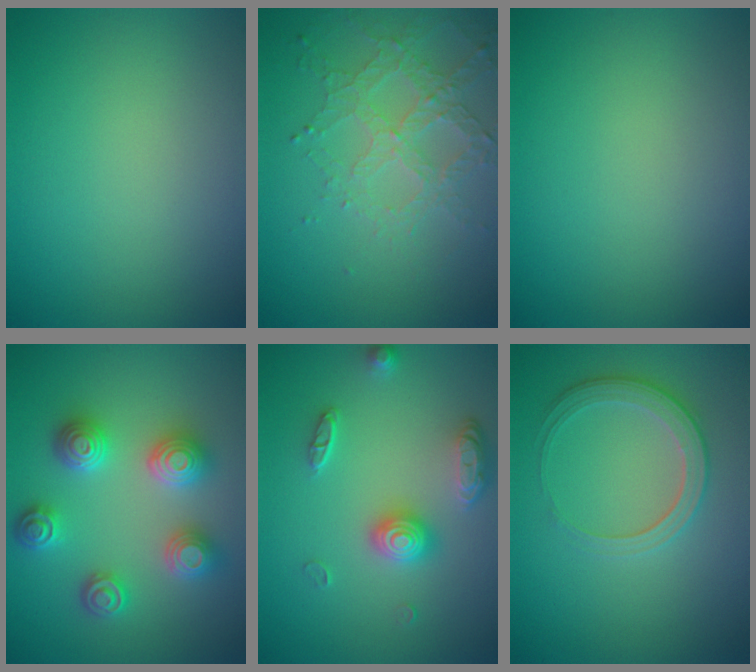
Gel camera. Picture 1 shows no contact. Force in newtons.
{"total": 3.2, "press": 2.9, "slide": 1.4}
{"total": 0.0}
{"total": 4.8, "press": 4.8, "slide": 0.6}
{"total": 3.4, "press": 3.0, "slide": 1.6}
{"total": 2.8, "press": 2.7, "slide": 0.8}